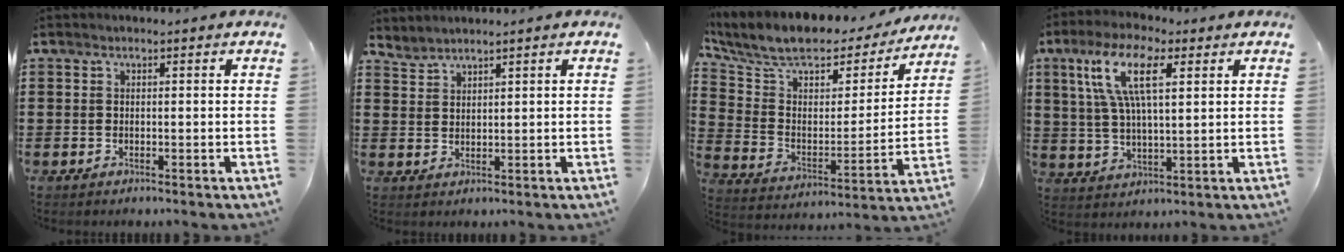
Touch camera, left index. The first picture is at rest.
{"total": 1.7, "force": [1.7, -0.1, -0.1], "torque": [-0.002, -0.002, 0.035]}
{"total": 9.1, "force": [7.6, 3.2, 4.0], "torque": [-0.108, -0.054, 0.130]}
{"total": 10.8, "force": [4.6, 3.9, 8.9], "torque": [-0.184, 0.015, 0.082]}